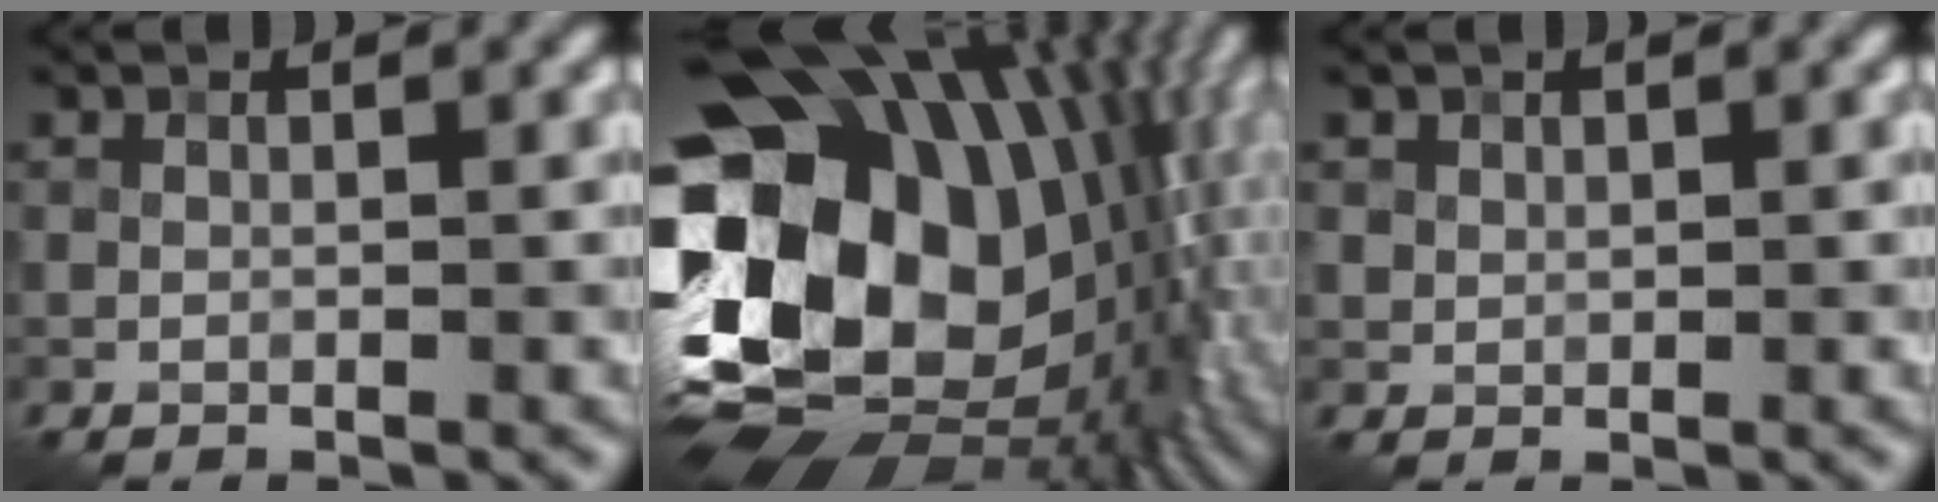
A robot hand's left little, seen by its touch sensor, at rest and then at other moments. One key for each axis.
{"total": 22.2, "fx": 2.1, "fy": 16.5, "fz": 14.7, "tx": -0.298, "ty": -0.021, "tz": 0.053}
{"total": 1.0, "fx": 0.5, "fy": 0.8, "fz": 0.1, "tx": 0.002, "ty": -0.005, "tz": 0.014}